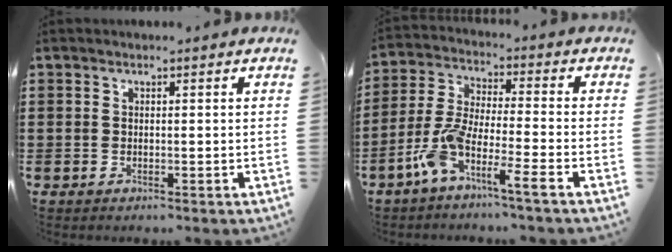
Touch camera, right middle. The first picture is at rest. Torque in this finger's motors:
{"motor_torque": [1.93, -0.21, 0.81, 0.18]}